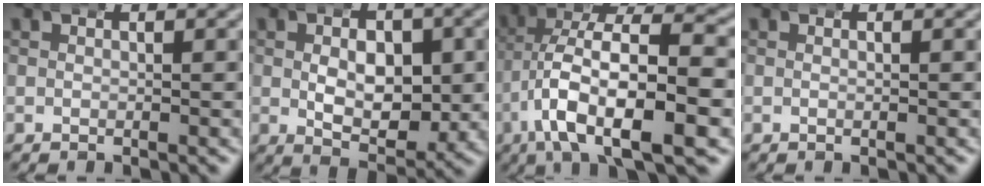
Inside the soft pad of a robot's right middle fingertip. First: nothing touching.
{"total": 7.6, "force": [0.5, 4.6, 6.0], "torque": [-0.084, -0.015, 0.011]}
{"total": 11.1, "force": [-1.1, 5.7, 9.5], "torque": [-0.171, -0.018, -0.012]}
{"total": 0.6, "force": [0.1, 0.2, 0.6], "torque": [-0.008, 0.003, -0.002]}